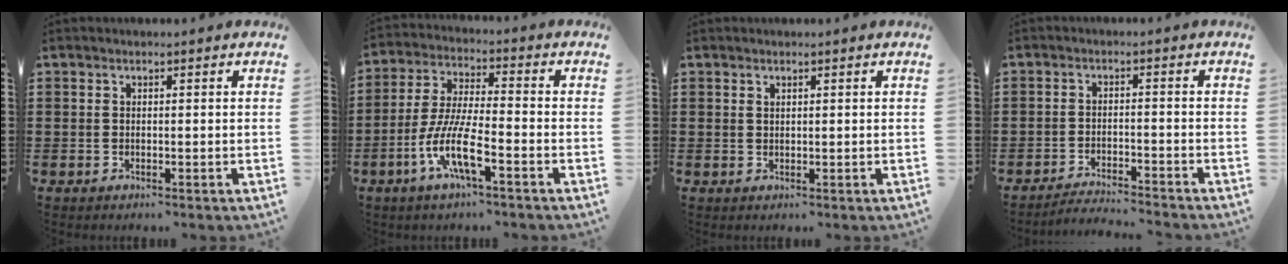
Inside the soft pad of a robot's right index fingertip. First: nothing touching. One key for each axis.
{"total": 9.3, "fx": -4.5, "fy": 1.6, "fz": 8.0, "tx": -0.192, "ty": -0.022, "tz": -0.090}
{"total": 0.7, "fx": 0.4, "fy": 0.4, "fz": 0.2, "tx": -0.006, "ty": 0.002, "tz": 0.009}
{"total": 2.9, "fx": -2.9, "fy": -0.1, "fz": 0.2, "tx": -0.008, "ty": 0.000, "tz": -0.061}